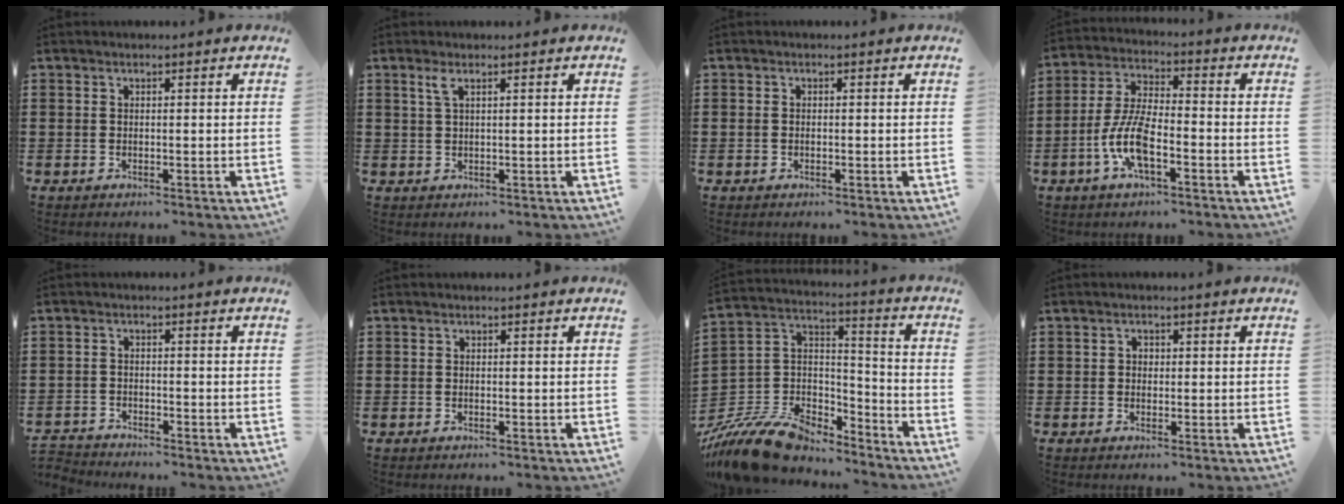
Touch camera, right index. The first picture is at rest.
{"total": 1.6, "force": [0.8, 0.3, 1.4], "torque": [-0.031, 0.003, 0.012]}
{"total": 0.7, "force": [-0.2, 0.4, 0.5], "torque": [-0.013, 0.000, -0.004]}
{"total": 8.3, "force": [-3.2, 2.9, 7.1], "torque": [-0.174, -0.010, -0.069]}
{"total": 2.2, "force": [-2.2, 0.2, -0.3], "torque": [-0.003, 0.002, -0.050]}
{"total": 0.0}
{"total": 12.6, "force": [-10.9, 4.6, 4.2], "torque": [-0.115, 0.017, -0.214]}
{"total": 0.9, "force": [-0.2, 0.8, 0.4], "torque": [-0.010, 0.002, -0.004]}